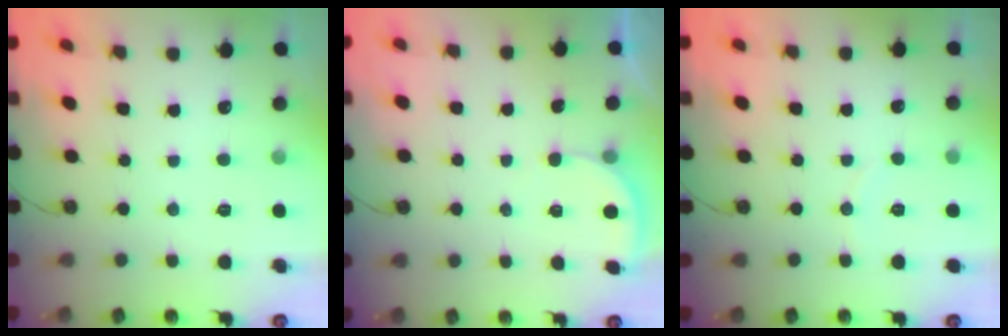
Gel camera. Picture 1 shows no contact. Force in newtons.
{"total": 2.6, "press": 2.6, "slide": 0.2}
{"total": 2.5, "press": 2.5, "slide": 0.3}